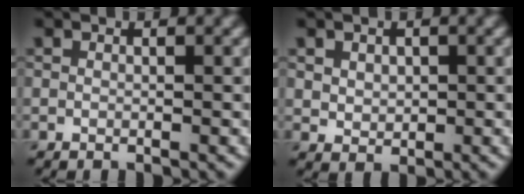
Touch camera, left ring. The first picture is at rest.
{"total": 1.7, "force": [0.6, 1.4, 0.8], "torque": [-0.015, -0.003, 0.015]}